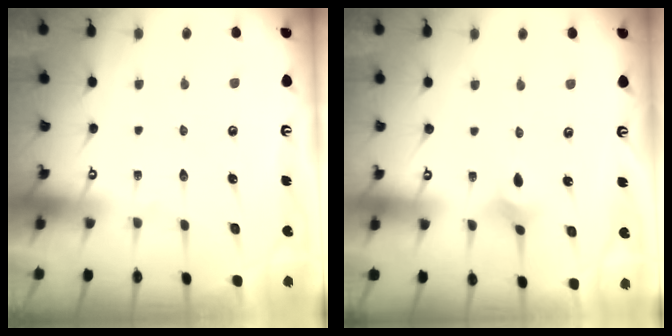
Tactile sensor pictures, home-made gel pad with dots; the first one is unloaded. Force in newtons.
{"total": 2.0, "press": 2.0, "slide": 0.4}